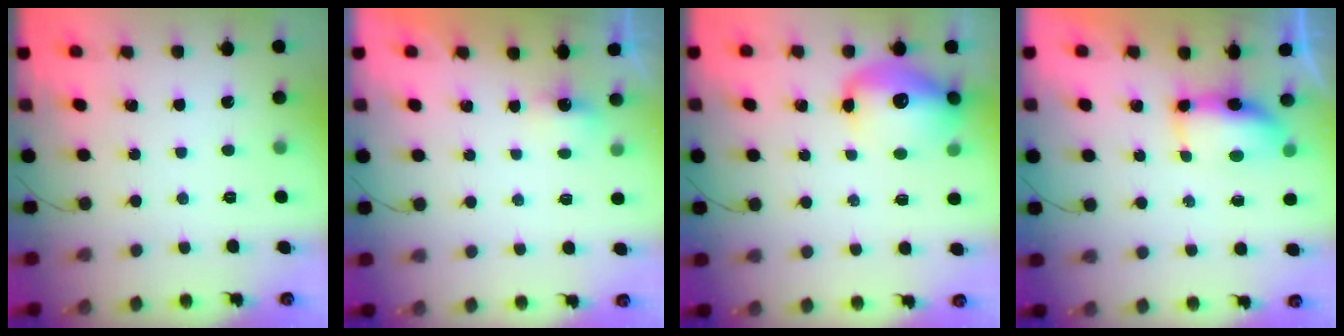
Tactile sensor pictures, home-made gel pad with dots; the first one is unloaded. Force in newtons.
{"total": 2.7, "press": 2.6, "slide": 0.6}
{"total": 13.5, "press": 13.1, "slide": 3.4}
{"total": 7.4, "press": 7.0, "slide": 2.3}